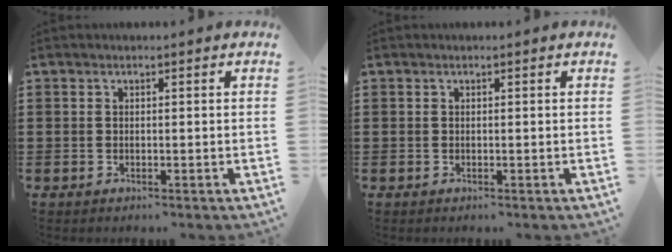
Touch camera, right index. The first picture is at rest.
{"total": 0.0}